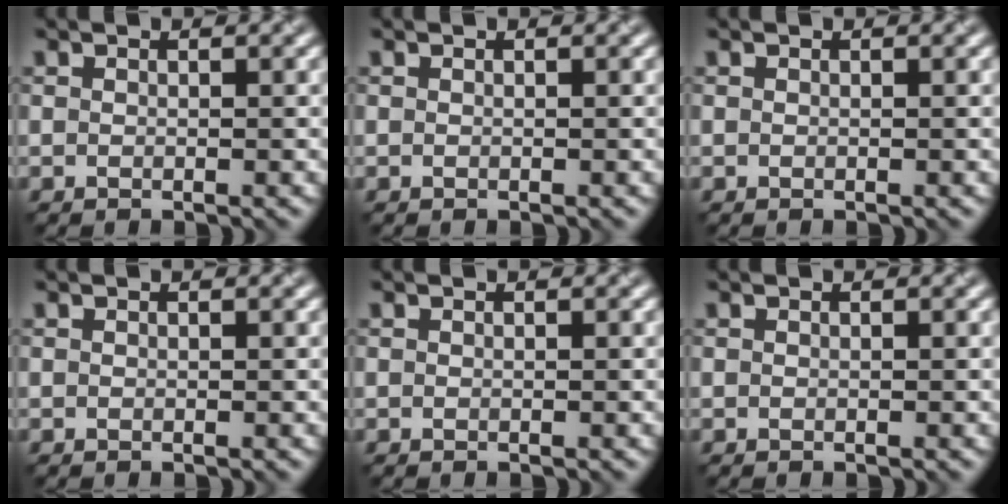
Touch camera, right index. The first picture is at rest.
{"total": 0.0}
{"total": 0.0}
{"total": 0.0}
{"total": 0.0}
{"total": 0.0}